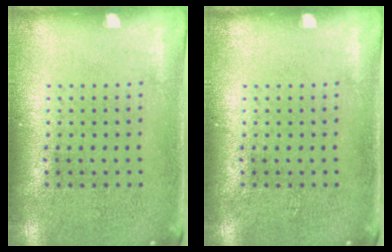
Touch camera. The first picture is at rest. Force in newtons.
{"total": 0.0}